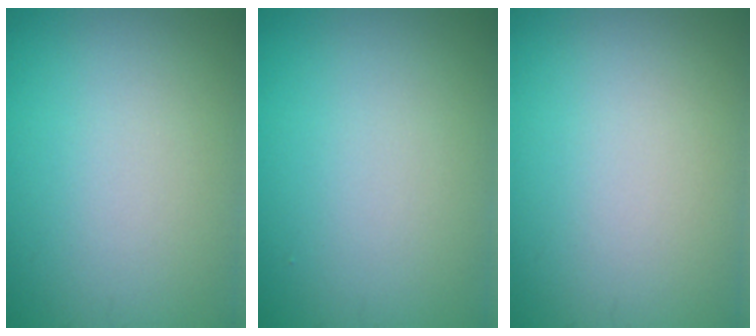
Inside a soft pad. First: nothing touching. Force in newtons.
{"total": 0.0}
{"total": 0.0}